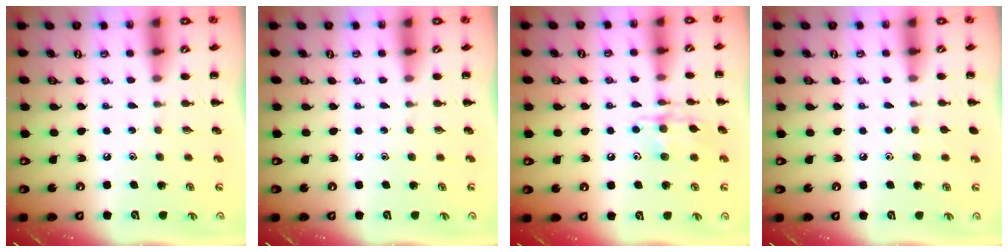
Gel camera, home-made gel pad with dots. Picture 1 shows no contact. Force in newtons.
{"total": 0.0}
{"total": 10.8, "press": 10.7, "slide": 0.7}
{"total": 3.7, "press": 3.5, "slide": 1.2}